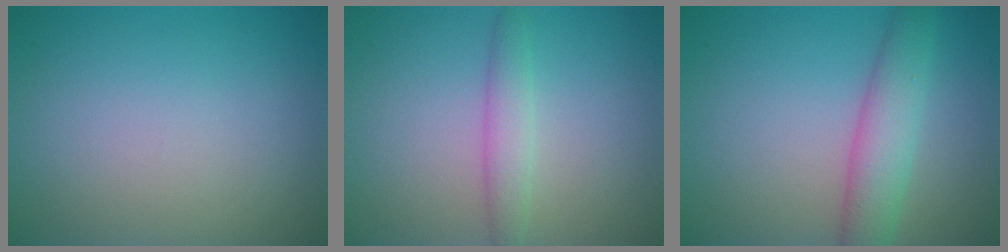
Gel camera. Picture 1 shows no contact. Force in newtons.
{"total": 2.2, "press": 2.2, "slide": 0.0}
{"total": 4.1, "press": 4.0, "slide": 0.4}